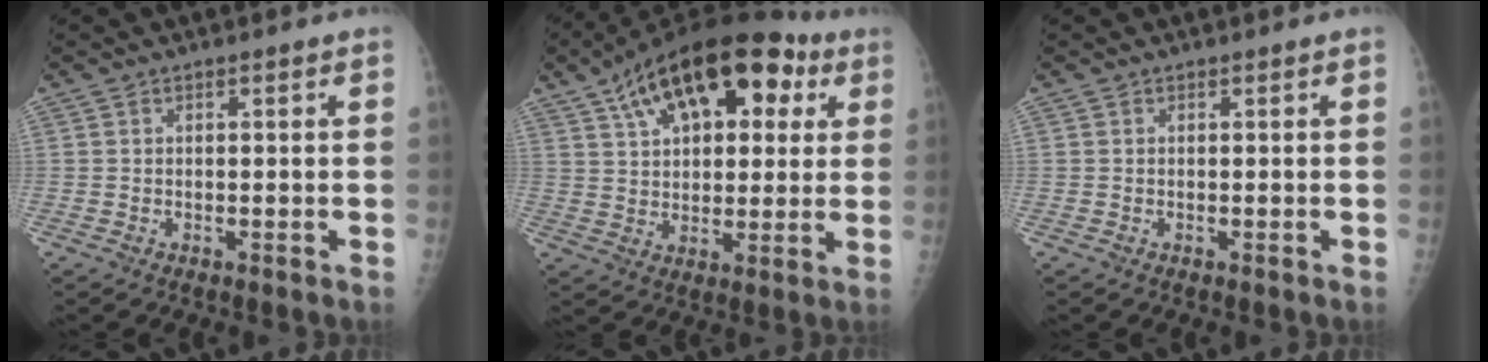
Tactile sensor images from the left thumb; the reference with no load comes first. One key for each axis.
{"total": 22.0, "fx": 9.5, "fy": 11.7, "fz": 16.0, "tx": -0.226, "ty": 0.017, "tz": 0.146}
{"total": 0.0}